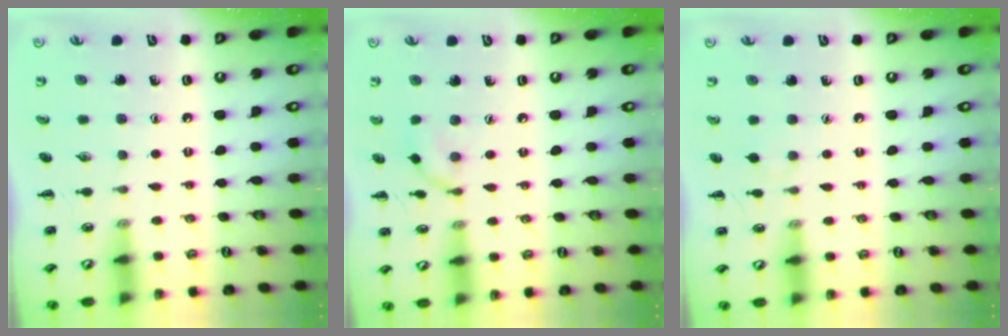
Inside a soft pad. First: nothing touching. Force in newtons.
{"total": 6.4, "press": 6.4, "slide": 0.8}
{"total": 2.3, "press": 2.1, "slide": 0.9}